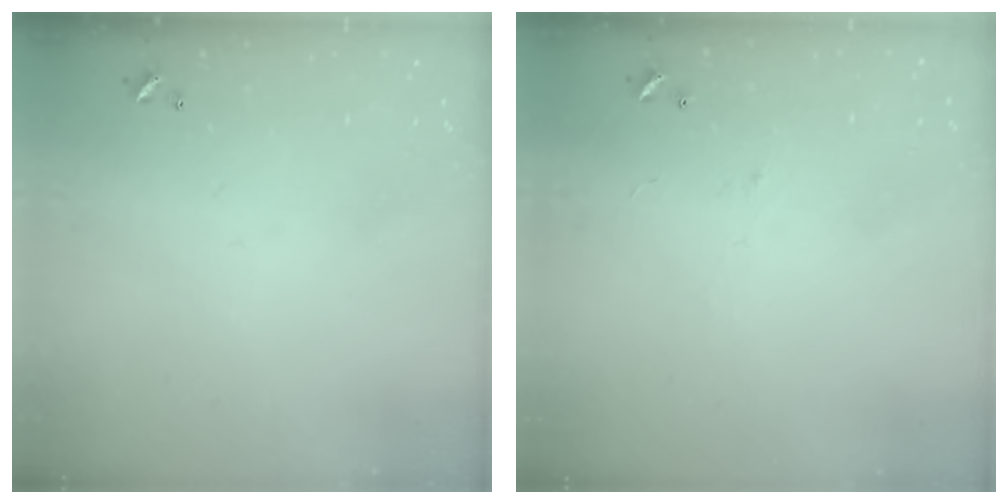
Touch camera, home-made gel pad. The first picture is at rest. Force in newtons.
{"total": 0.6, "press": 0.0, "slide": 0.6}